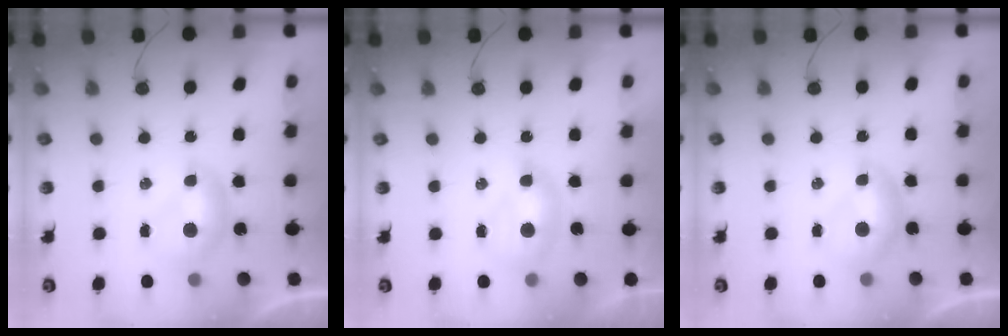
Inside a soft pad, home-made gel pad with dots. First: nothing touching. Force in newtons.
{"total": 1.6, "press": 1.5, "slide": 0.6}
{"total": 0.6, "press": 0.6, "slide": 0.2}